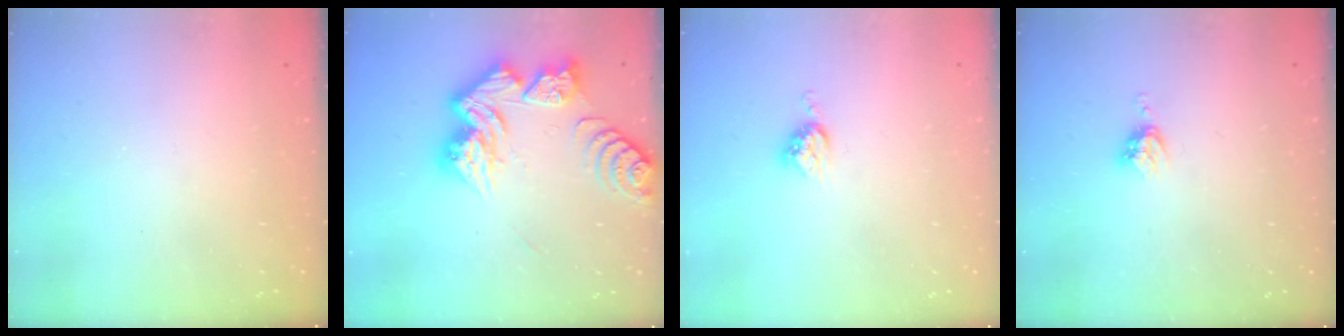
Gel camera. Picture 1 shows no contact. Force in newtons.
{"total": 16.4, "press": 16.4, "slide": 1.5}
{"total": 5.8, "press": 5.8, "slide": 0.3}
{"total": 4.0, "press": 4.0, "slide": 0.5}